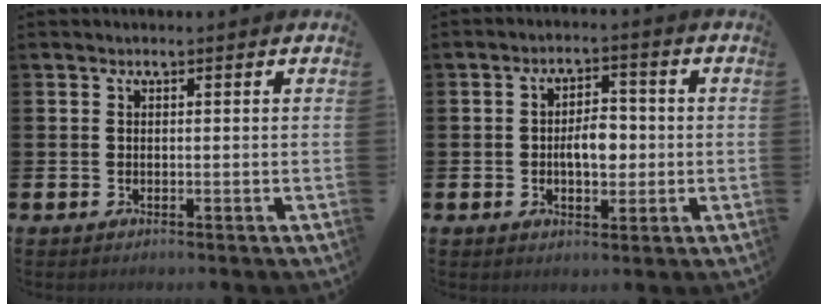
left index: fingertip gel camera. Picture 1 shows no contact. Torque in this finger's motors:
{"motor_torque": [0.62, -0.30, 0.23, 0.08]}